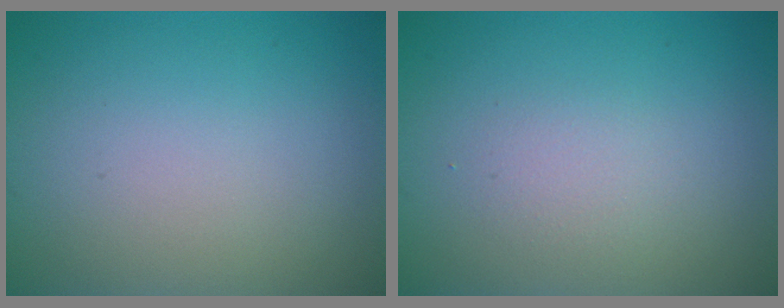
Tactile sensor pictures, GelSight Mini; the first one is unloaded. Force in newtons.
{"total": 1.5, "press": 1.4, "slide": 0.1}